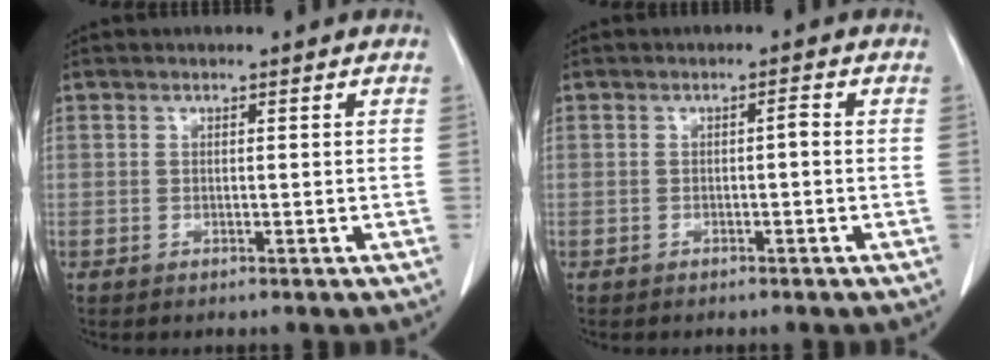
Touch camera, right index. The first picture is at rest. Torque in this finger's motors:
{"motor_torque": [0.12, -0.09, 0.00, 0.00]}